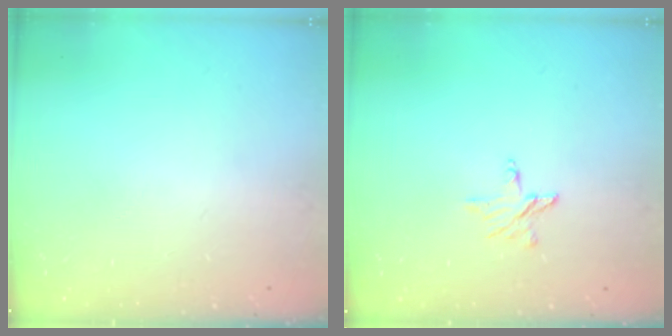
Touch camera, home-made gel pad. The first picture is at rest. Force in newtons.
{"total": 5.1, "press": 5.1, "slide": 0.6}